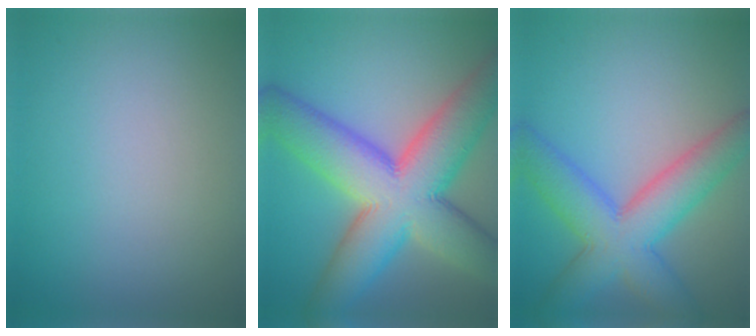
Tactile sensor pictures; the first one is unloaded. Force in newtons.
{"total": 13.6, "press": 13.6, "slide": 0.5}
{"total": 7.9, "press": 7.9, "slide": 0.5}